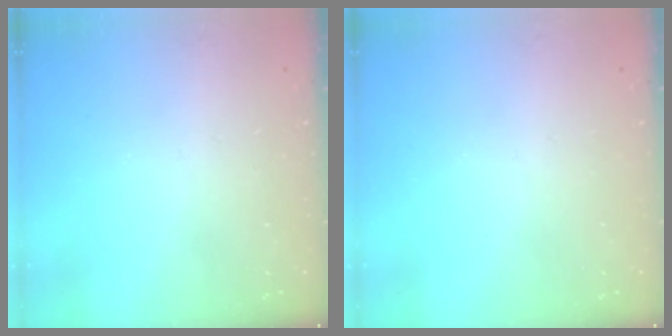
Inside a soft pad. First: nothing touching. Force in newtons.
{"total": 0.0}